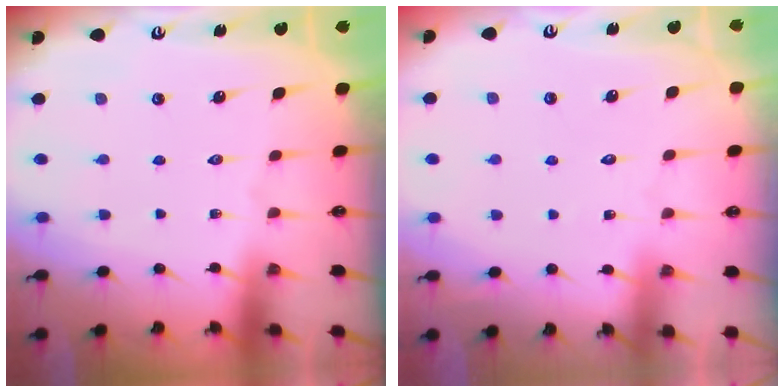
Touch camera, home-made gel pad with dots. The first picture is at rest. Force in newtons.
{"total": 3.4, "press": 3.4, "slide": 0.3}